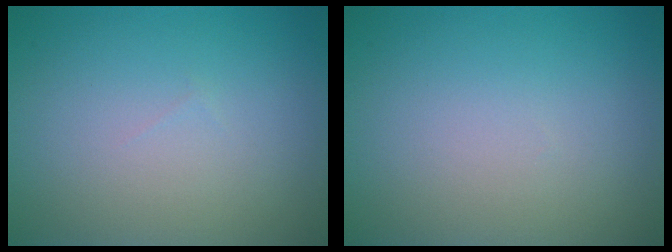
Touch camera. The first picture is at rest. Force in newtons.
{"total": 0.0}